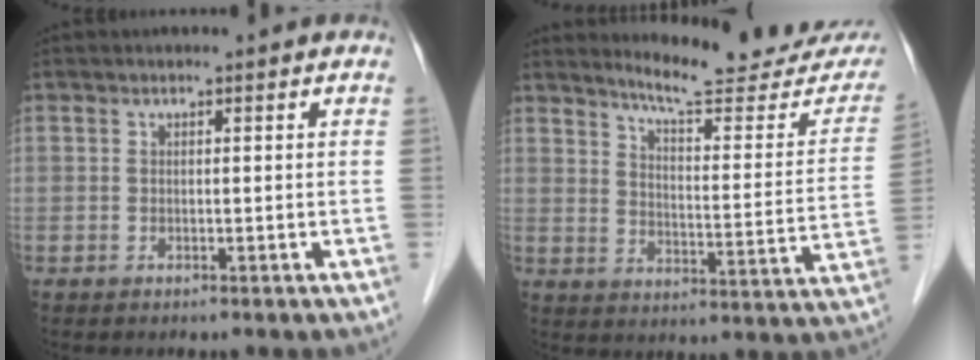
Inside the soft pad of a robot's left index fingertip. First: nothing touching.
{"total": 18.3, "force": [17.0, 2.1, 6.5], "torque": [-0.081, -0.079, 0.207]}